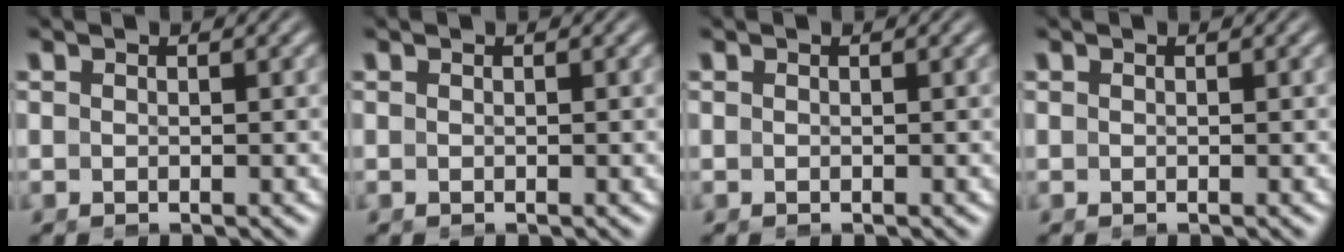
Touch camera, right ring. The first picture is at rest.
{"total": 0.0}
{"total": 0.0}
{"total": 0.0}